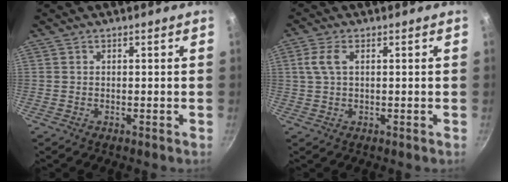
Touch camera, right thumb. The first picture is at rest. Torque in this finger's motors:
{"motor_torque": [-0.38, 0.38, 0.52, -0.50, 0.00]}